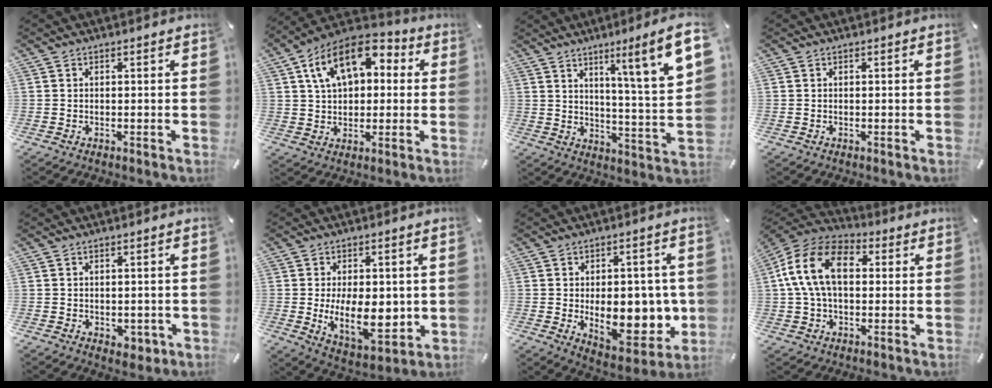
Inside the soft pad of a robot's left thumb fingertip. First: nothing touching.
{"total": 14.6, "force": [5.6, 9.6, 9.4], "torque": [-0.179, -0.008, 0.102]}
{"total": 12.0, "force": [7.5, -0.4, 9.3], "torque": [-0.133, -0.057, 0.105]}
{"total": 0.0}
{"total": 2.6, "force": [-0.6, 1.9, 1.7], "torque": [-0.020, 0.001, -0.010]}
{"total": 14.3, "force": [-0.9, 8.4, 11.5], "torque": [-0.197, -0.020, -0.013]}
{"total": 15.6, "force": [-1.3, 9.1, 12.6], "torque": [-0.163, -0.017, -0.011]}
{"total": 15.9, "force": [2.4, 10.4, 11.7], "torque": [-0.257, 0.018, 0.044]}